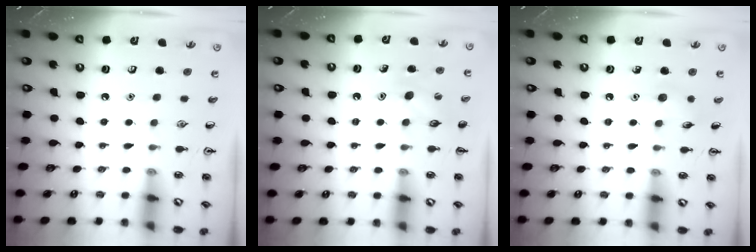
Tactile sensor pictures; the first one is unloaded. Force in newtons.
{"total": 8.0, "press": 7.9, "slide": 1.6}
{"total": 6.0, "press": 5.8, "slide": 1.5}